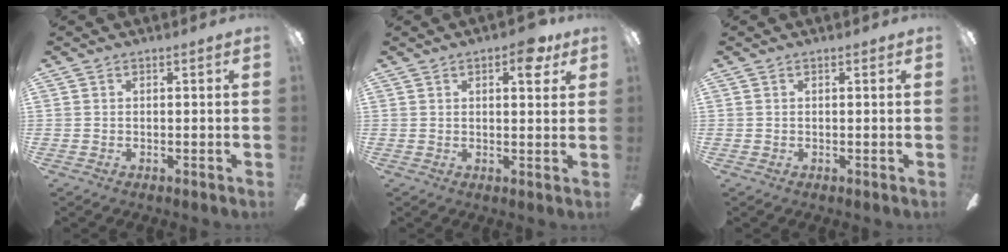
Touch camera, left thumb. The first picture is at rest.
{"total": 6.1, "force": [3.3, 2.5, 4.5], "torque": [-0.047, -0.010, 0.046]}
{"total": 0.0}